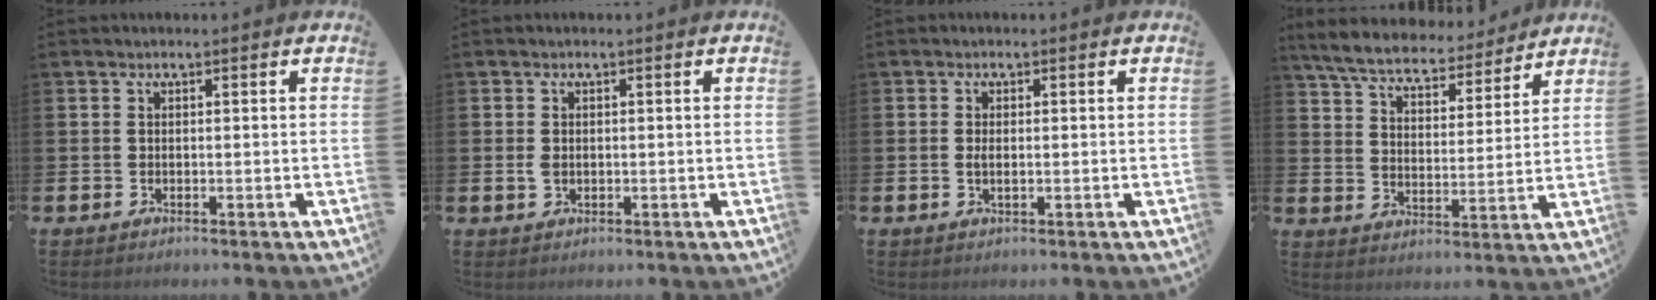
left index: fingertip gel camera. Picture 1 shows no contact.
{"total": 1.1, "force": [-0.5, 0.8, 0.6], "torque": [-0.007, 0.005, -0.011]}
{"total": 1.3, "force": [0.0, 0.5, 1.1], "torque": [-0.015, 0.000, -0.003]}
{"total": 6.5, "force": [6.2, 1.4, 1.3], "torque": [-0.060, -0.044, 0.107]}